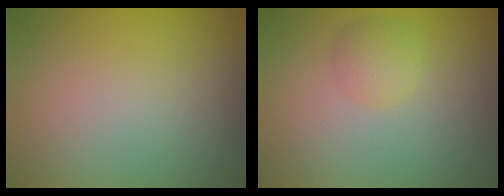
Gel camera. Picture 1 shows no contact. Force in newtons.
{"total": 1.9, "press": 1.9, "slide": 0.1}